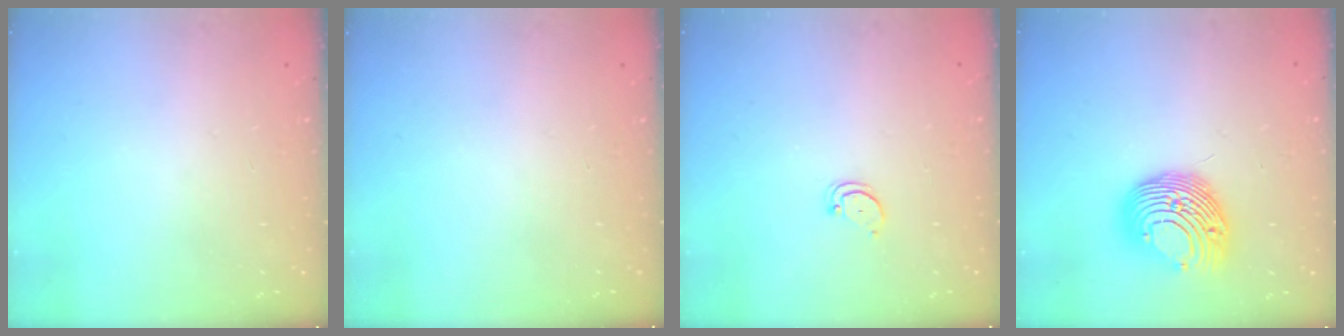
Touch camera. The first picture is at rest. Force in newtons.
{"total": 0.0}
{"total": 2.7, "press": 2.7, "slide": 0.2}
{"total": 14.2, "press": 14.2, "slide": 0.0}